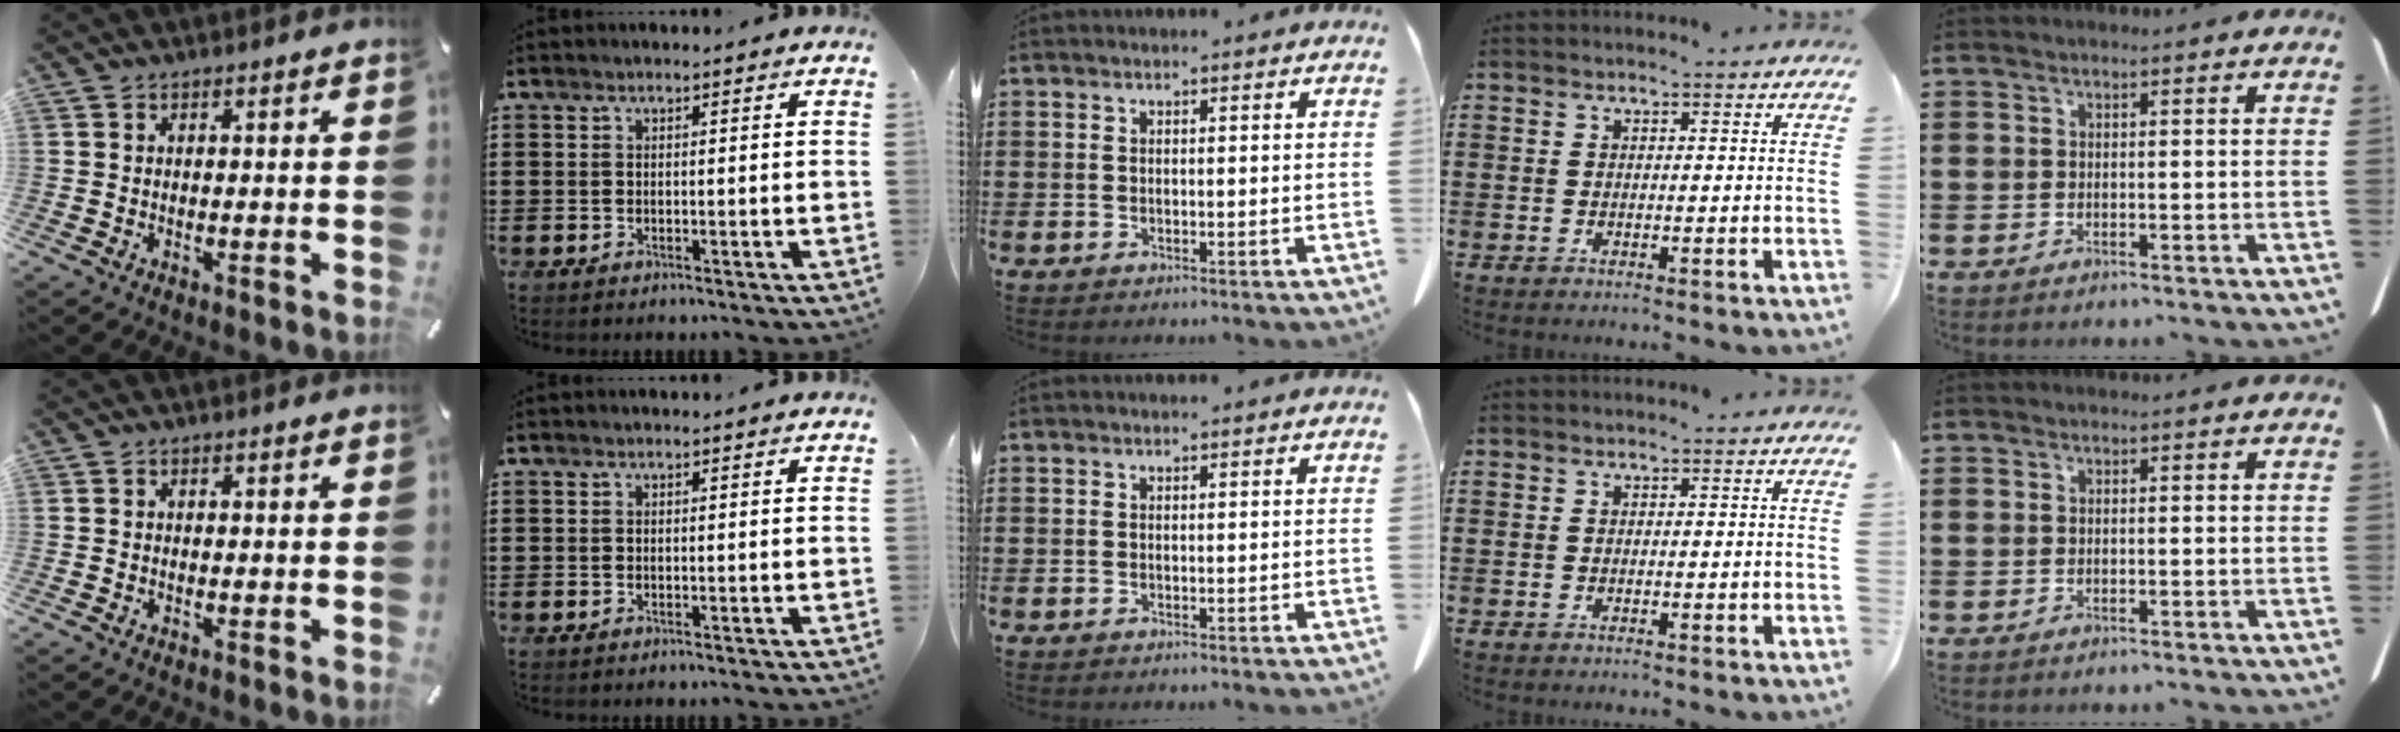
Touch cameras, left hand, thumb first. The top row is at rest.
{}